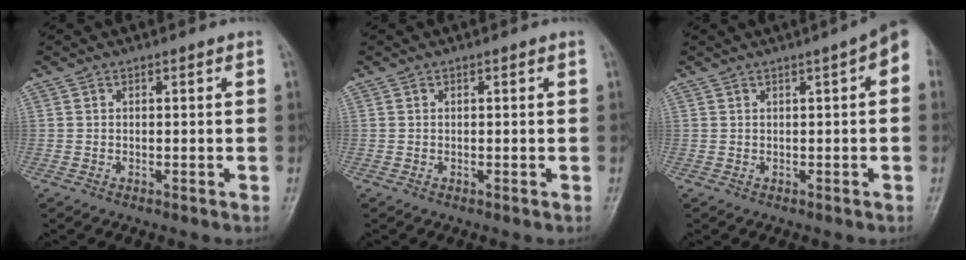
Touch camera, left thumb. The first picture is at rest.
{"total": 0.0}
{"total": 5.5, "force": [1.7, 1.2, 5.1], "torque": [-0.063, 0.019, 0.014]}